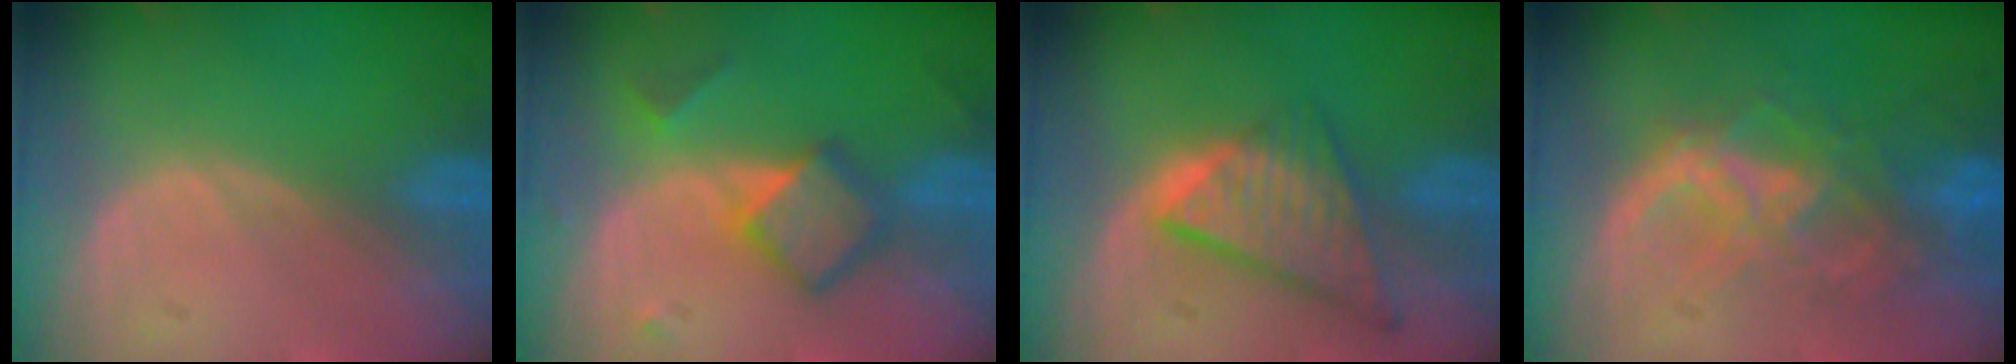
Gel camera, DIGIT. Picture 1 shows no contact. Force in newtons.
{"total": 5.8, "press": 5.8, "slide": 0.1}
{"total": 8.6, "press": 7.3, "slide": 4.5}
{"total": 8.9, "press": 7.5, "slide": 4.7}